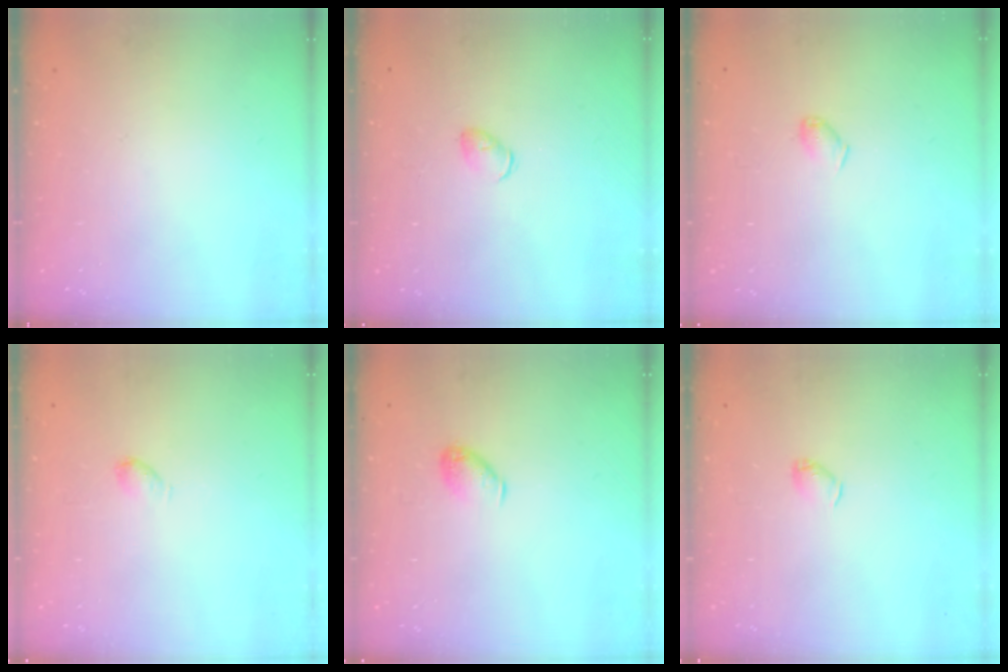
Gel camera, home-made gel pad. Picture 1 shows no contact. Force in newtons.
{"total": 4.6, "press": 4.5, "slide": 1.1}
{"total": 4.4, "press": 4.3, "slide": 0.8}
{"total": 2.8, "press": 2.8, "slide": 0.5}
{"total": 5.8, "press": 5.7, "slide": 0.6}
{"total": 2.5, "press": 2.5, "slide": 0.4}